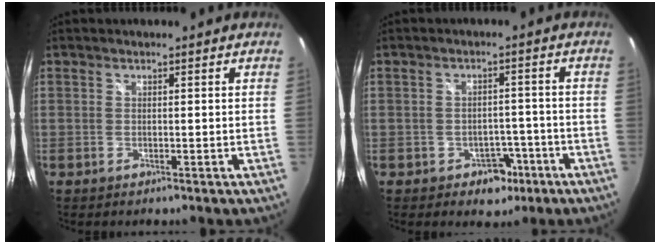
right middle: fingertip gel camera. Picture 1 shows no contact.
{"total": 4.9, "force": [-2.8, 3.7, 1.7], "torque": [-0.037, 0.011, -0.026]}